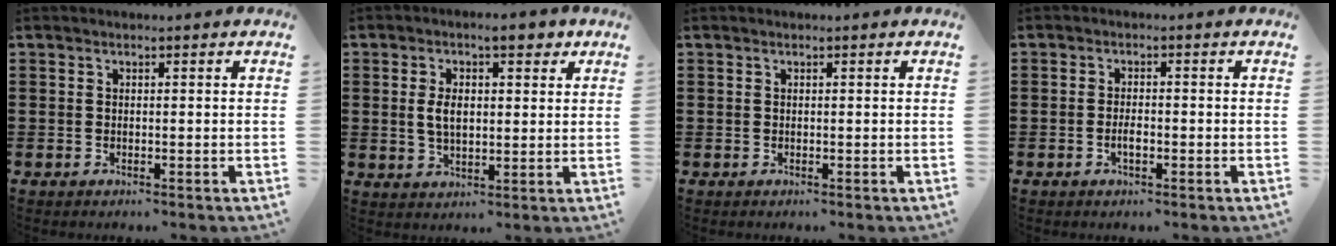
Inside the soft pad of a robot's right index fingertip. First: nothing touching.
{"total": 6.1, "force": [1.8, 2.9, 5.0], "torque": [-0.092, 0.003, 0.025]}
{"total": 0.0}
{"total": 2.0, "force": [-0.7, 0.8, 1.7], "torque": [-0.033, 0.002, -0.013]}